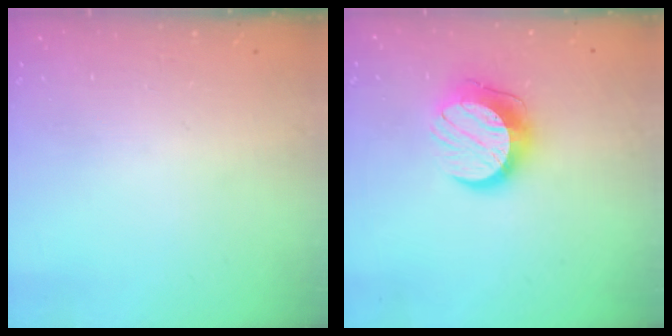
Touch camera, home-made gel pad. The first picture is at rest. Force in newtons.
{"total": 12.0, "press": 12.0, "slide": 1.0}